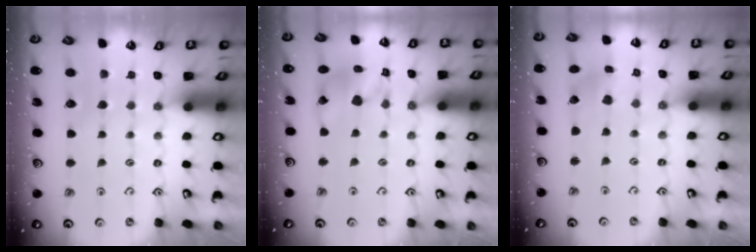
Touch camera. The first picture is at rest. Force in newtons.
{"total": 10.0, "press": 9.9, "slide": 1.0}
{"total": 1.0, "press": 1.0, "slide": 0.0}